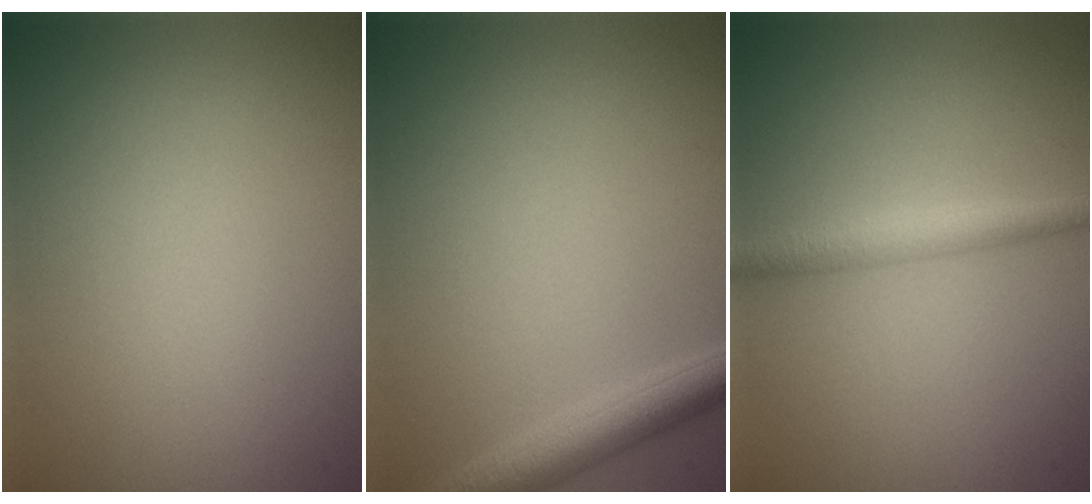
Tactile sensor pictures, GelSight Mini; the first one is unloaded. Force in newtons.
{"total": 3.2, "press": 3.2, "slide": 0.1}
{"total": 2.3, "press": 2.3, "slide": 0.1}